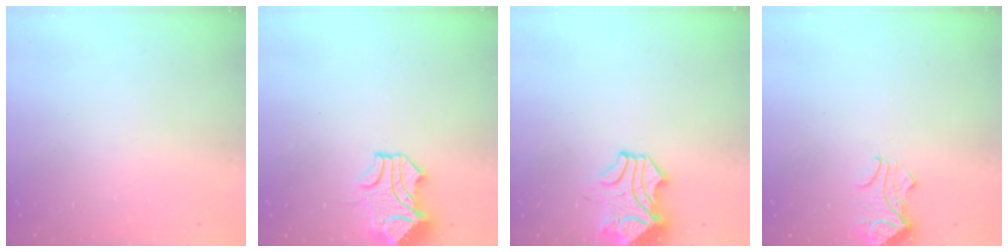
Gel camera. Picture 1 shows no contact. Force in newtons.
{"total": 1.6, "press": 1.0, "slide": 1.2}
{"total": 1.4, "press": 0.5, "slide": 1.3}
{"total": 1.0, "press": 0.8, "slide": 0.5}